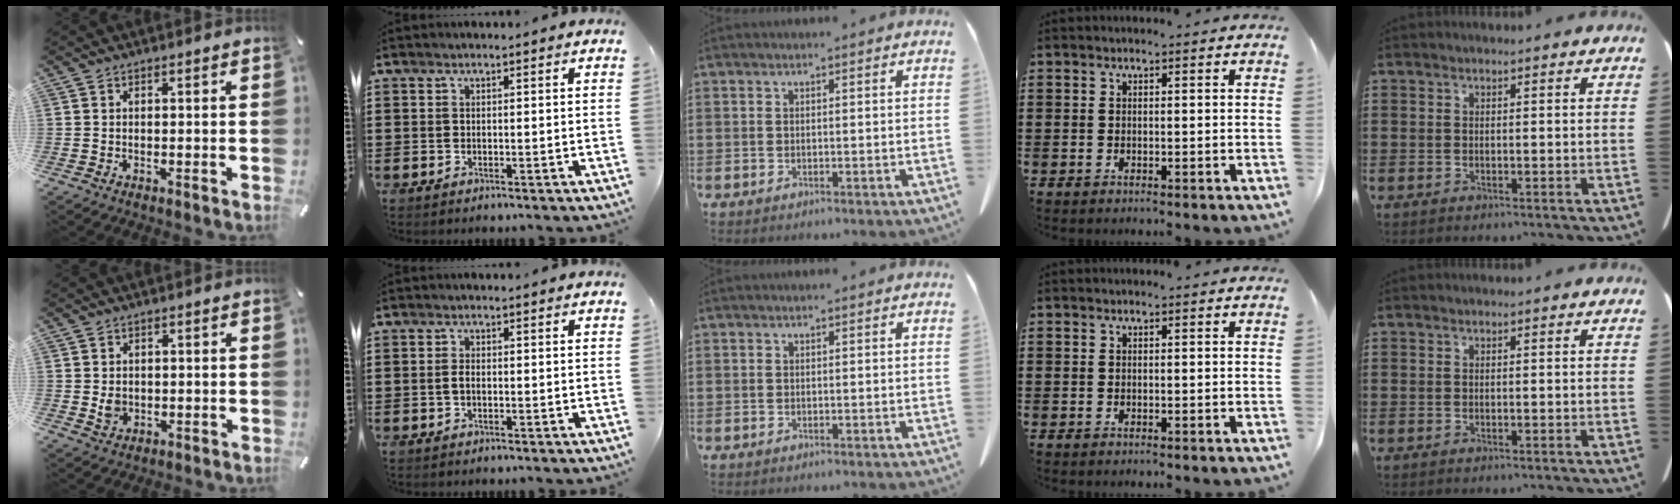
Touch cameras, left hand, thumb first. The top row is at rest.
{"thumb": {"total": 2.7, "force": [0.0, 2.4, 1.3], "torque": [-0.009, -0.003, -0.002]}, "index": {"total": 1.4, "force": [-0.4, 0.6, 1.2], "torque": [-0.032, -0.001, -0.011]}}